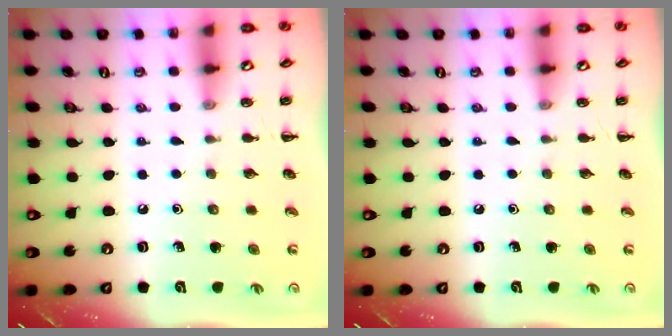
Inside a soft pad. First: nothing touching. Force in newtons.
{"total": 0.0}